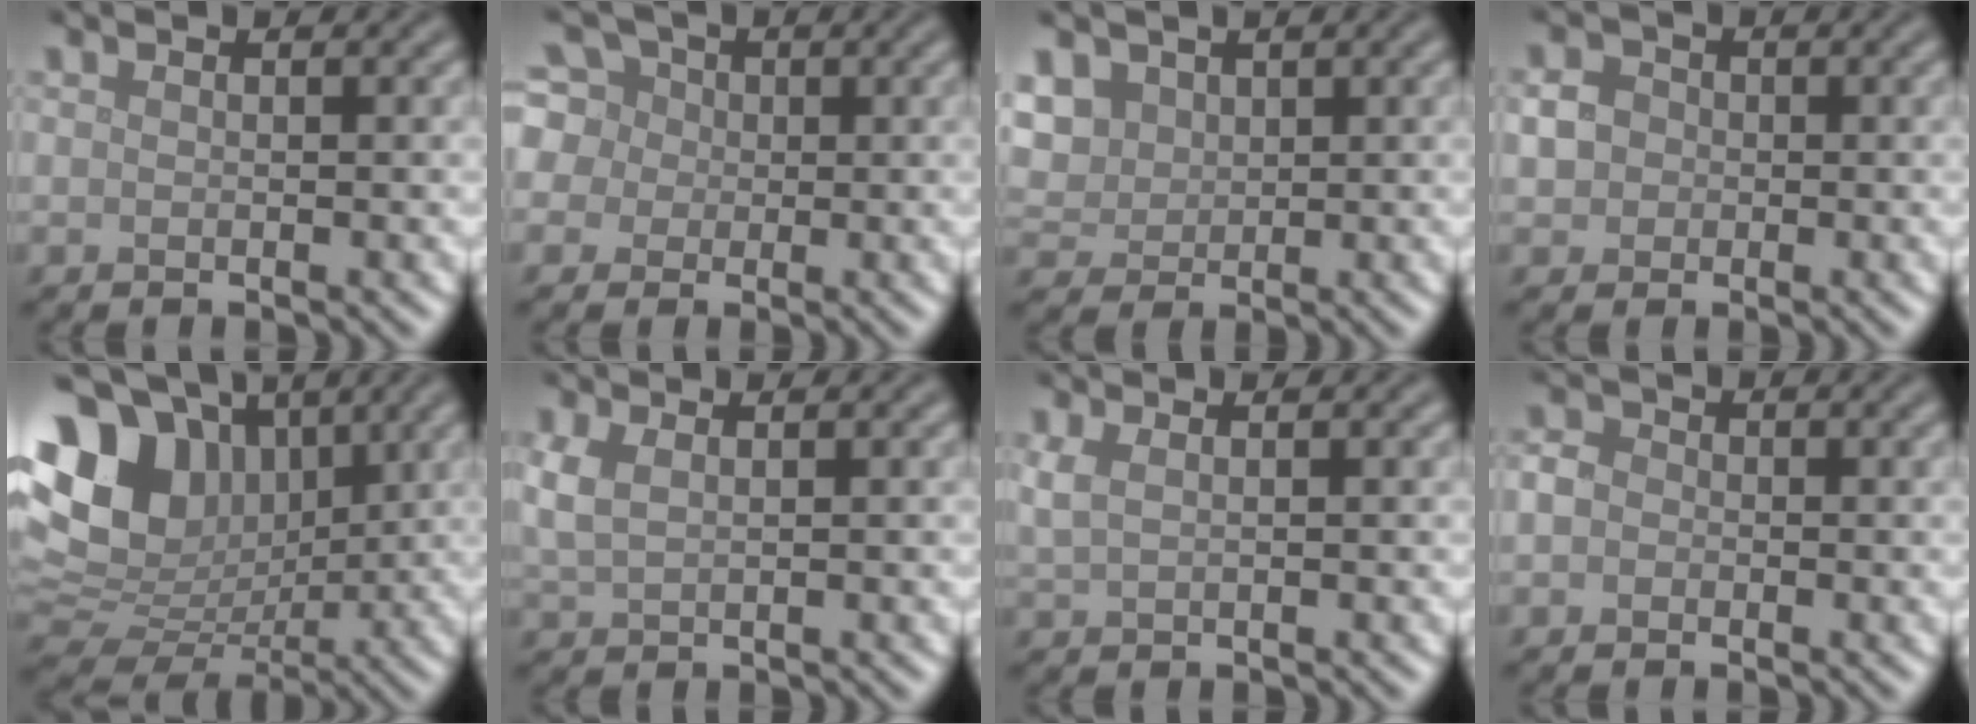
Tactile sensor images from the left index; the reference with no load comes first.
{"total": 7.1, "force": [1.9, 6.1, 3.0], "torque": [-0.053, 0.039, -0.004]}
{"total": 4.8, "force": [2.2, 3.7, 2.2], "torque": [-0.077, 0.013, 0.048]}
{"total": 2.5, "force": [0.1, 2.3, 1.1], "torque": [-0.010, 0.005, -0.004]}
{"total": 12.5, "force": [4.2, 9.0, 7.7], "torque": [-0.153, 0.015, 0.075]}
{"total": 2.2, "force": [0.8, 1.2, 1.6], "torque": [-0.043, 0.002, 0.020]}
{"total": 1.5, "force": [0.8, 0.7, 1.1], "torque": [-0.026, 0.002, 0.019]}
{"total": 1.8, "force": [-0.2, 1.6, 0.7], "torque": [-0.004, 0.003, -0.016]}